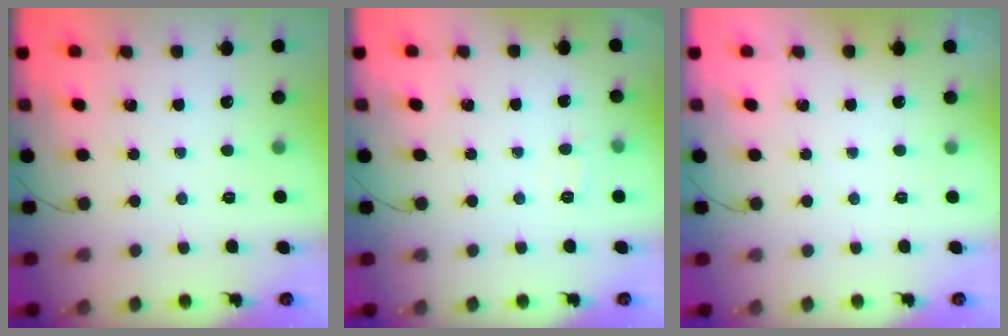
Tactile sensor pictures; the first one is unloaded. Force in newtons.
{"total": 5.6, "press": 5.5, "slide": 1.4}
{"total": 1.8, "press": 1.8, "slide": 0.3}